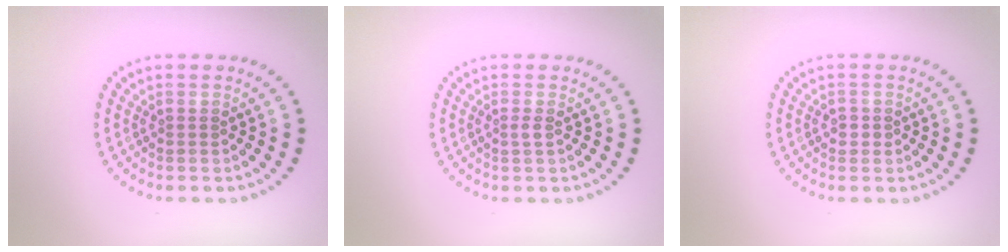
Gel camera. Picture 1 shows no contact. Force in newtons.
{"total": 0.7, "press": 0.4, "slide": 0.5}
{"total": 1.1, "press": 1.0, "slide": 0.5}